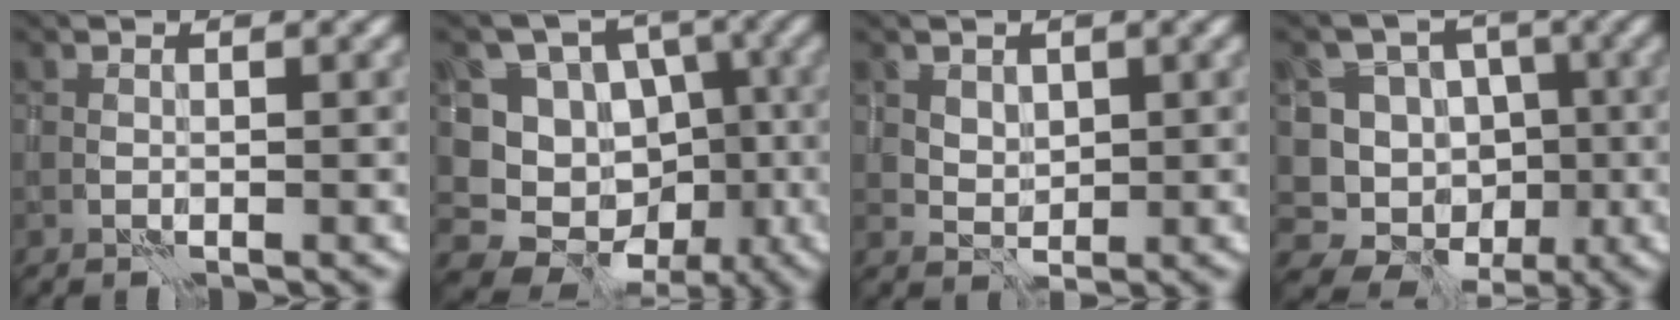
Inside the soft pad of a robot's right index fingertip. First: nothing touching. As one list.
[{"total": 13.5, "force": [-4.3, 12.1, 4.2], "torque": [-0.066, -0.016, -0.067]}, {"total": 1.6, "force": [0.8, 1.3, 0.5], "torque": [-0.008, -0.006, 0.018]}, {"total": 11.6, "force": [-3.8, 10.7, 2.6], "torque": [-0.039, -0.001, -0.074]}]